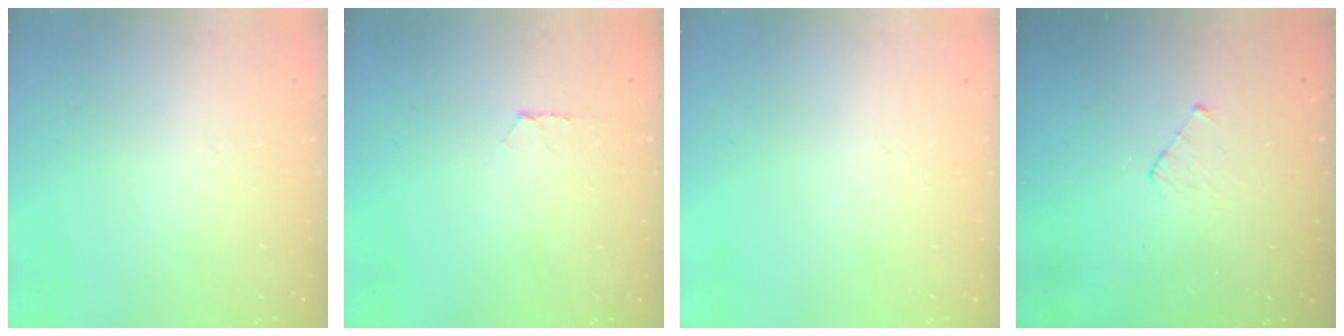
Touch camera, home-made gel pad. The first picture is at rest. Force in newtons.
{"total": 3.6, "press": 3.5, "slide": 0.4}
{"total": 0.0}
{"total": 3.9, "press": 3.9, "slide": 0.4}